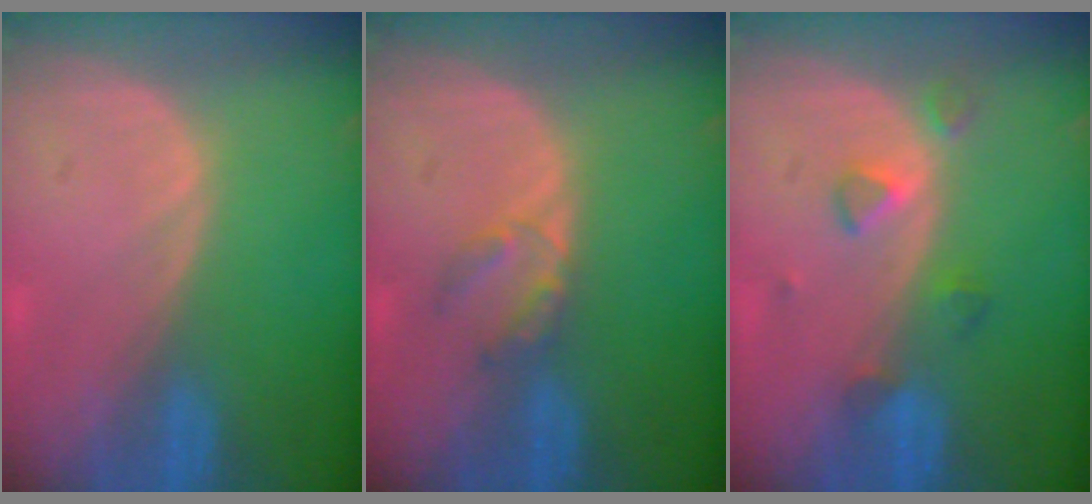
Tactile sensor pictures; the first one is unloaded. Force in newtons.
{"total": 2.8, "press": 2.8, "slide": 0.3}
{"total": 3.5, "press": 3.4, "slide": 0.8}